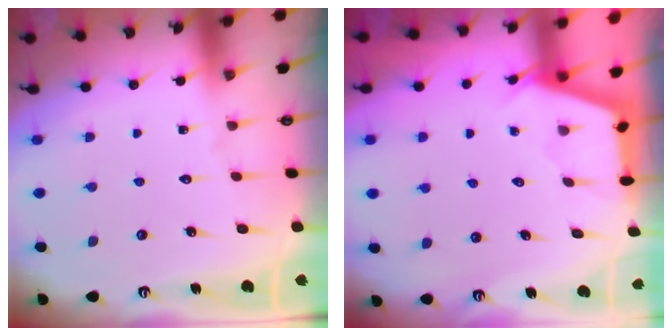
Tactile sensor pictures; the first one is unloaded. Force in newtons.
{"total": 2.9, "press": 2.9, "slide": 0.3}